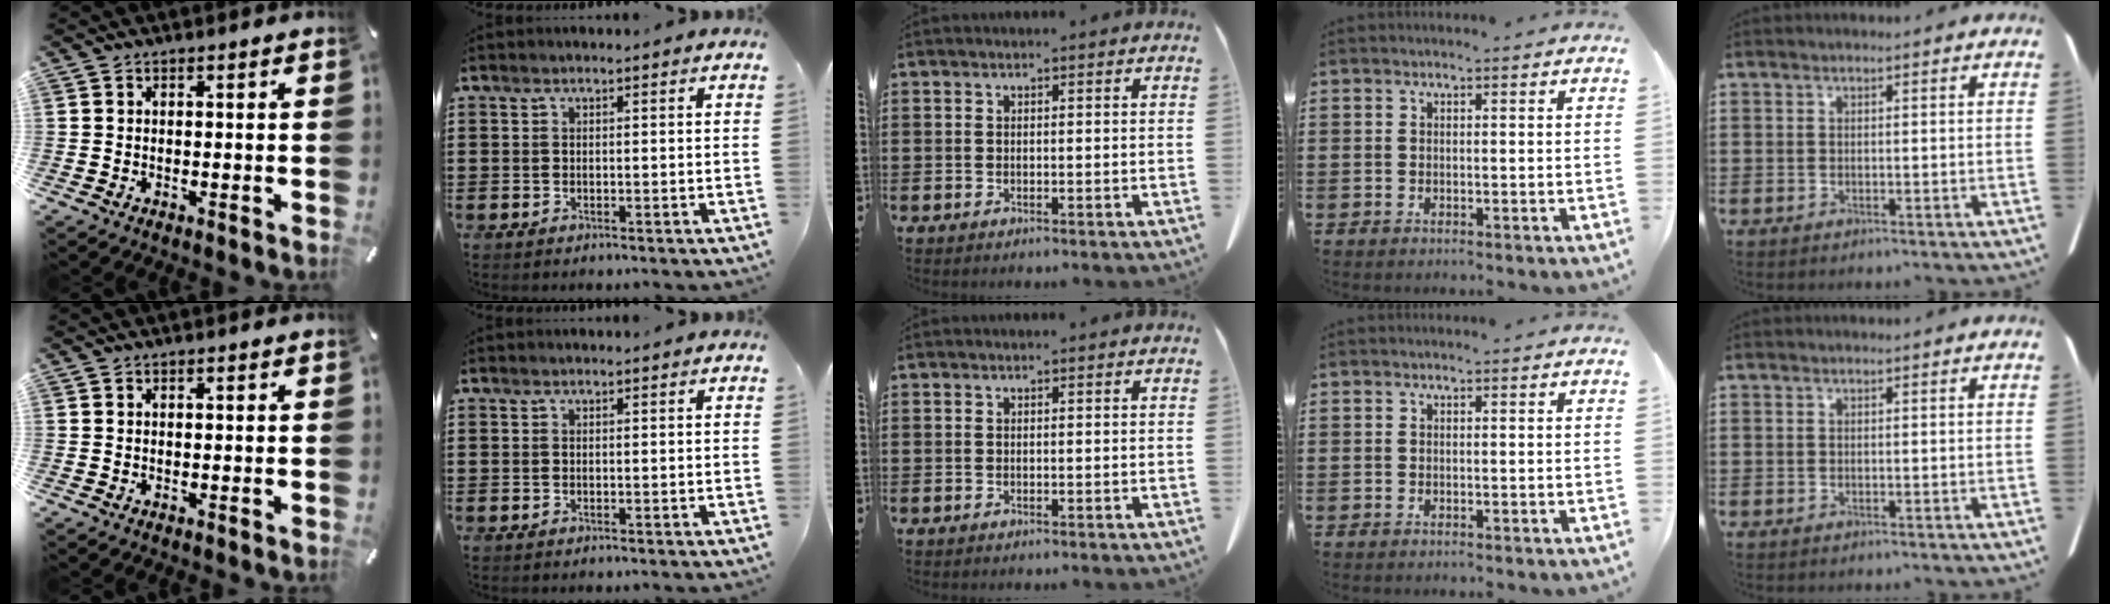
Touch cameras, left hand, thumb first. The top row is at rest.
{}